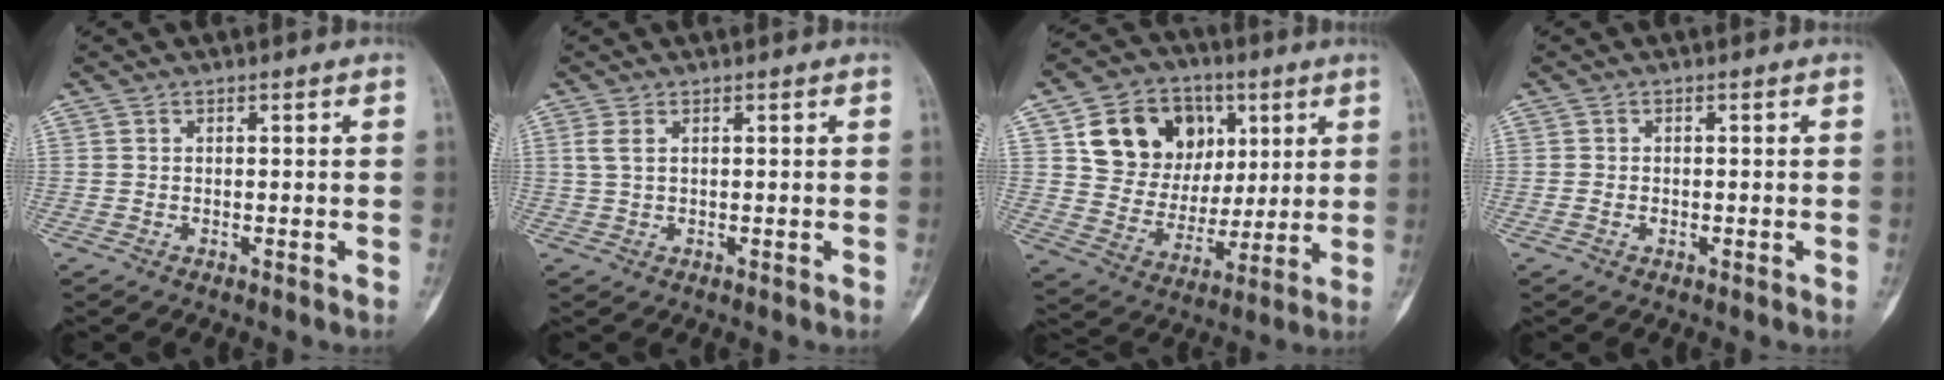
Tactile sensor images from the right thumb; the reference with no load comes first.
{"total": 2.1, "force": [0.8, 1.0, 1.7], "torque": [-0.047, 0.007, 0.022]}
{"total": 17.6, "force": [6.4, 13.8, 8.8], "torque": [-0.103, -0.008, 0.118]}
{"total": 1.1, "force": [-0.3, 0.9, 0.6], "torque": [-0.014, 0.011, -0.002]}